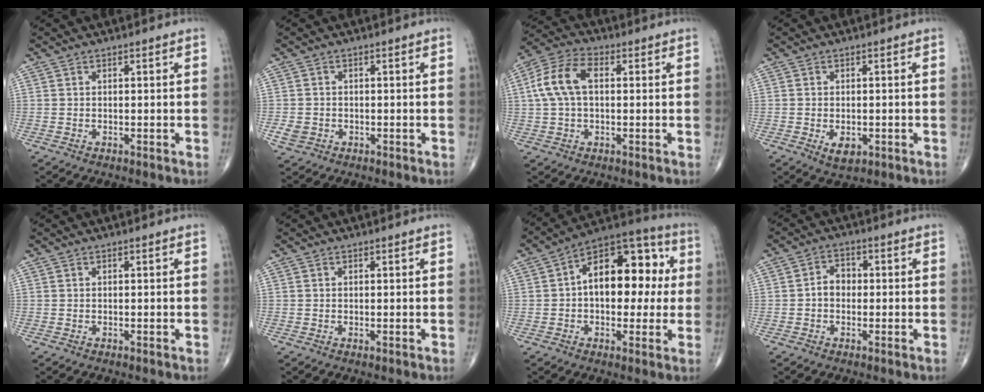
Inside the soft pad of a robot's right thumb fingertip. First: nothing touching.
{"total": 2.4, "force": [-0.8, 2.1, 1.0], "torque": [-0.012, 0.003, -0.011]}
{"total": 9.7, "force": [1.4, 5.7, 7.8], "torque": [-0.167, 0.028, 0.022]}
{"total": 3.4, "force": [-1.1, 2.0, 2.6], "torque": [-0.033, -0.002, -0.010]}
{"total": 0.0}
{"total": 0.0}
{"total": 17.3, "force": [1.8, 10.2, 14.0], "torque": [-0.165, 0.039, 0.017]}
{"total": 3.6, "force": [-0.4, 2.9, 2.2], "torque": [-0.023, 0.017, -0.015]}